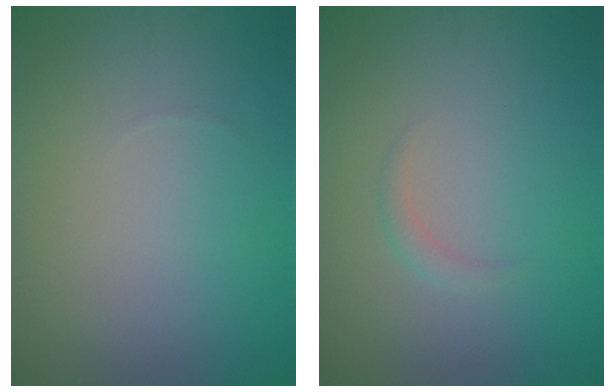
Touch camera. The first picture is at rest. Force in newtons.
{"total": 0.9, "press": 0.9, "slide": 0.1}